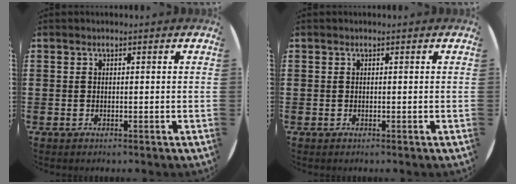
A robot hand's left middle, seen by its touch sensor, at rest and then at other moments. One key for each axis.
{"total": 0.0}